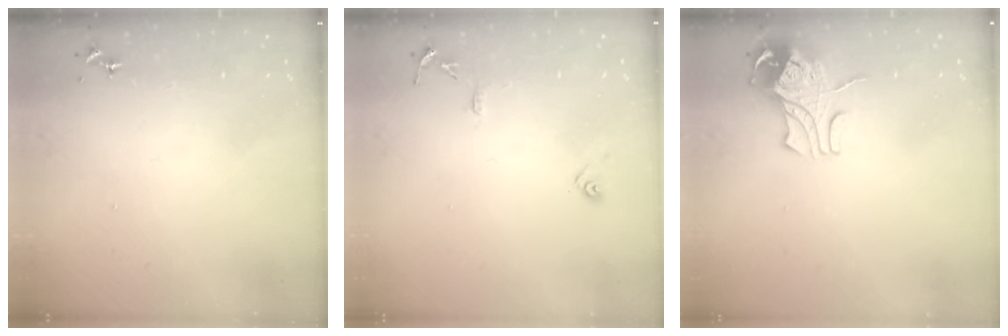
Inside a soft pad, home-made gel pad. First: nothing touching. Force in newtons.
{"total": 9.0, "press": 8.9, "slide": 0.8}
{"total": 8.9, "press": 8.9, "slide": 0.9}